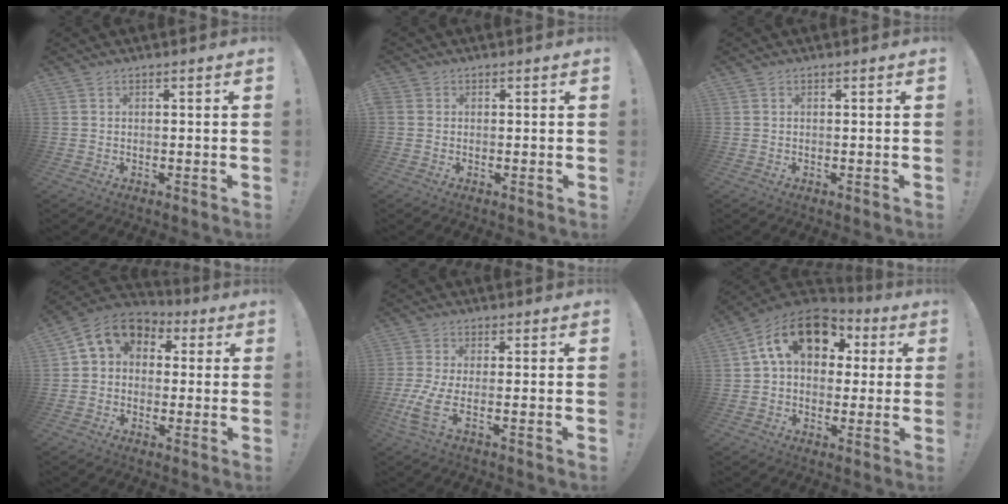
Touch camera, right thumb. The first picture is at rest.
{"total": 1.3, "force": [0.4, 1.1, 0.5], "torque": [-0.015, 0.005, 0.009]}
{"total": 0.0}
{"total": 9.1, "force": [2.8, 7.4, 4.5], "torque": [-0.065, -0.005, 0.058]}
{"total": 6.5, "force": [-1.0, 1.4, 6.3], "torque": [-0.138, -0.016, -0.017]}
{"total": 17.5, "force": [6.1, 11.4, 11.9], "torque": [-0.189, -0.005, 0.107]}